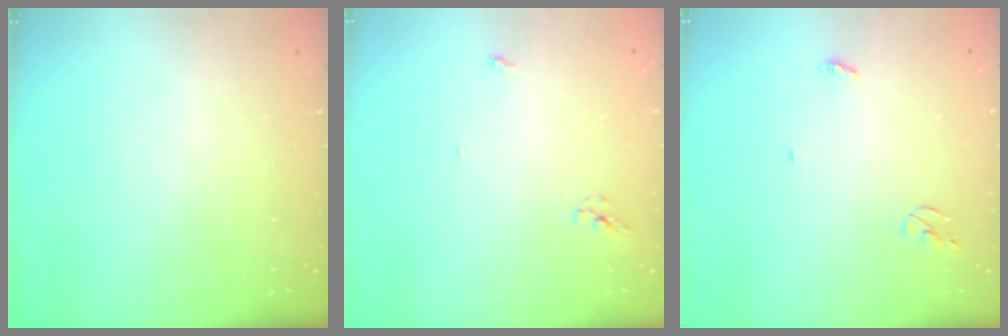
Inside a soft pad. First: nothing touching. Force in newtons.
{"total": 3.3, "press": 3.3, "slide": 0.2}
{"total": 3.7, "press": 3.7, "slide": 0.2}